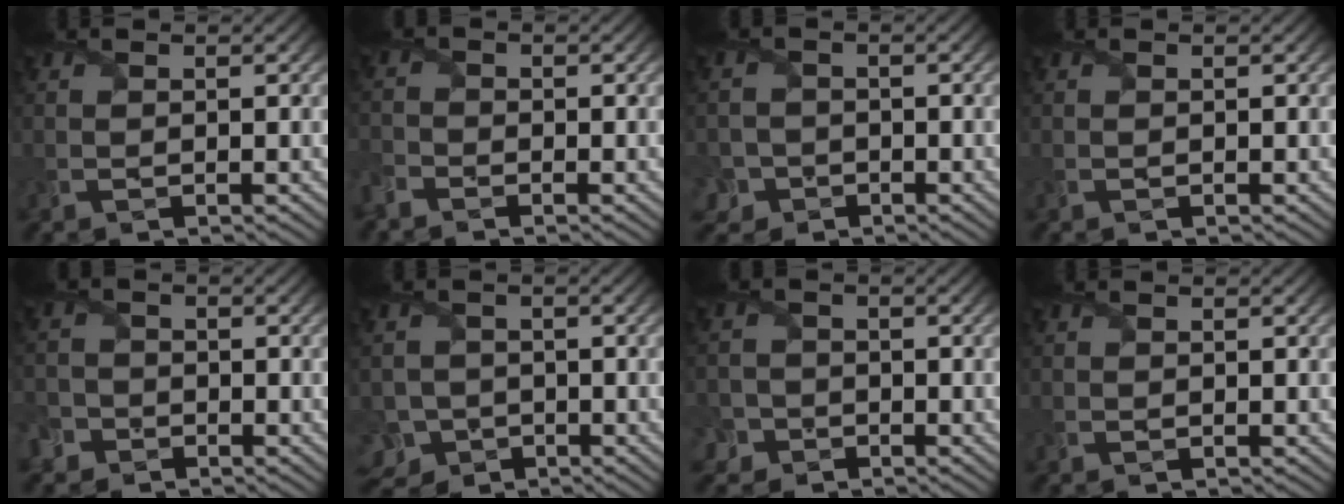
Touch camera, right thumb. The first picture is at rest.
{"total": 2.6, "force": [-2.3, 1.1, 0.7], "torque": [-0.020, -0.010, -0.061]}
{"total": 4.4, "force": [-2.4, 3.6, 1.0], "torque": [-0.020, -0.006, -0.054]}
{"total": 0.0}
{"total": 3.4, "force": [-2.2, 2.5, 0.7], "torque": [-0.018, -0.004, -0.052]}
{"total": 5.8, "force": [-3.2, 4.4, 1.9], "torque": [-0.042, -0.019, -0.058]}
{"total": 3.8, "force": [-2.2, 3.0, 0.7], "torque": [-0.015, 0.000, -0.053]}
{"total": 0.0}